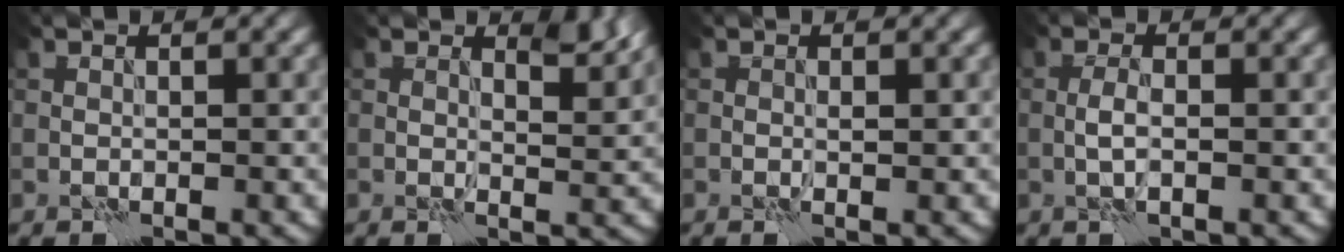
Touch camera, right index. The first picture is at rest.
{"total": 2.1, "force": [1.3, 0.8, 1.5], "torque": [-0.021, -0.008, 0.019]}
{"total": 0.7, "force": [0.0, 0.3, 0.6], "torque": [-0.009, -0.002, 0.000]}
{"total": 1.7, "force": [-0.3, 0.5, 1.6], "torque": [-0.035, 0.004, -0.010]}